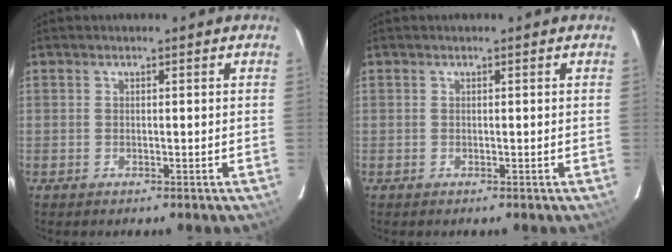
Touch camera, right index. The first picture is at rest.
{"total": 0.0}